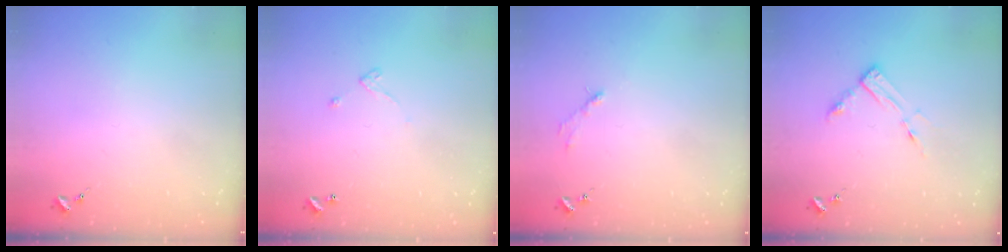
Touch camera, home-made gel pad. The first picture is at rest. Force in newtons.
{"total": 3.4, "press": 3.4, "slide": 0.5}
{"total": 2.6, "press": 2.6, "slide": 0.3}
{"total": 7.4, "press": 7.4, "slide": 0.6}